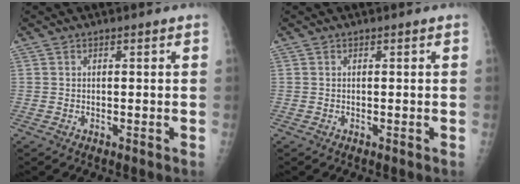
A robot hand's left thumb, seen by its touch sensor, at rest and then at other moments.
{"total": 0.0}